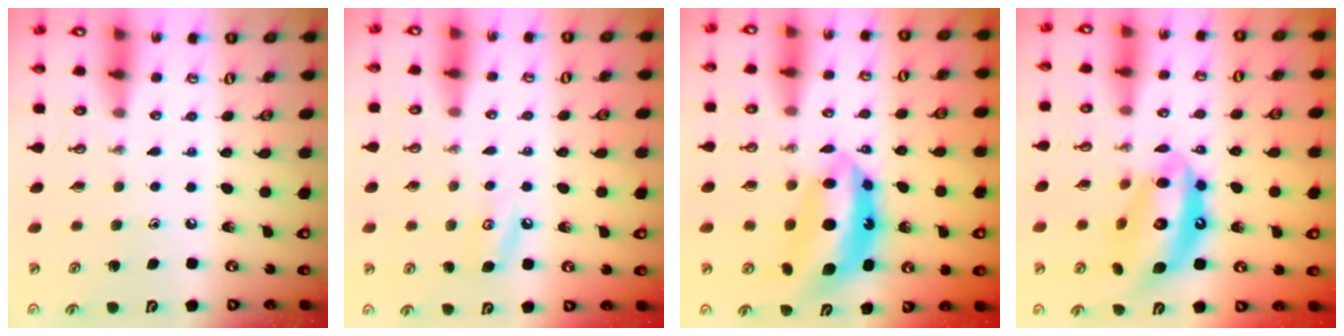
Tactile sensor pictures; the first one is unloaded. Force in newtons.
{"total": 5.3, "press": 5.2, "slide": 0.4}
{"total": 10.5, "press": 10.4, "slide": 0.7}
{"total": 14.6, "press": 14.6, "slide": 1.2}